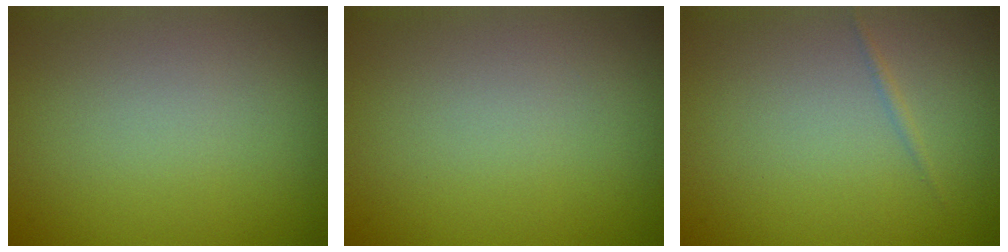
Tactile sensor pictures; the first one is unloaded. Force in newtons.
{"total": 0.0}
{"total": 0.5, "press": 0.5, "slide": 0.0}